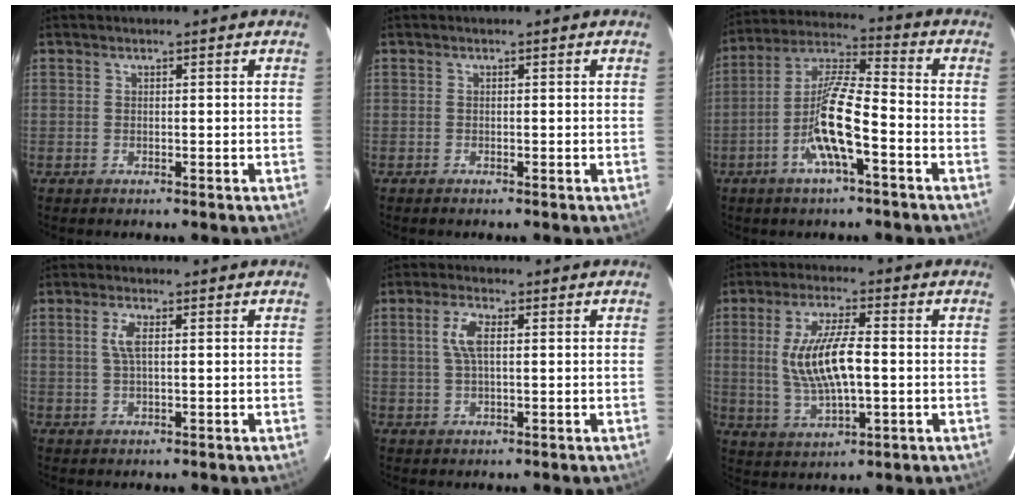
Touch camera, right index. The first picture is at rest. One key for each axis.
{"total": 0.0}
{"total": 12.4, "fx": -5.1, "fy": 2.2, "fz": 11.1, "tx": -0.225, "ty": 0.001, "tz": -0.101}
{"total": 3.0, "fx": 0.6, "fy": 0.9, "fz": 2.8, "tx": -0.060, "ty": 0.003, "tz": 0.014}
{"total": 4.5, "fx": 0.9, "fy": 1.7, "fz": 4.0, "tx": -0.083, "ty": 0.007, "tz": 0.019}
{"total": 11.6, "fx": 0.0, "fy": 3.8, "fz": 10.9, "tx": -0.216, "ty": -0.002, "tz": 0.008}